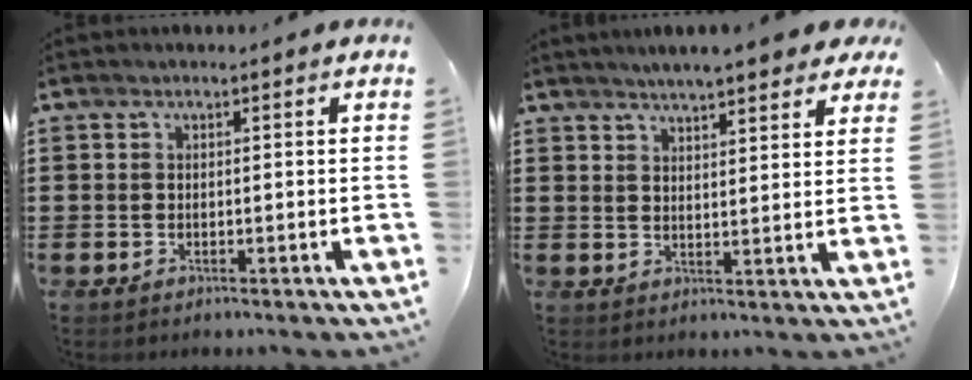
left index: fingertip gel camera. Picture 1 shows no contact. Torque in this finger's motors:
{"motor_torque": [2.14, 0.00, 0.48, 0.07]}